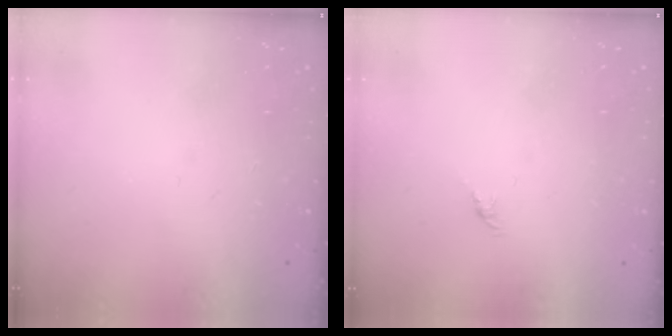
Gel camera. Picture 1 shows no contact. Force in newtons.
{"total": 0.0}